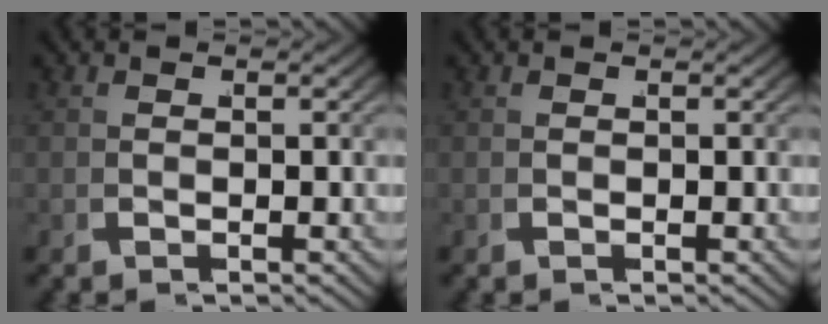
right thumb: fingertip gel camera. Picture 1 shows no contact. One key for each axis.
{"total": 0.0}